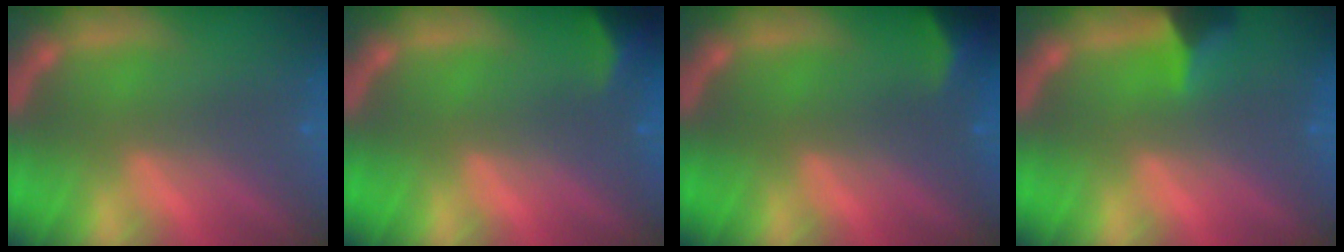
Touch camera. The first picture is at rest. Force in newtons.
{"total": 2.9}
{"total": 2.9}
{"total": 2.9}